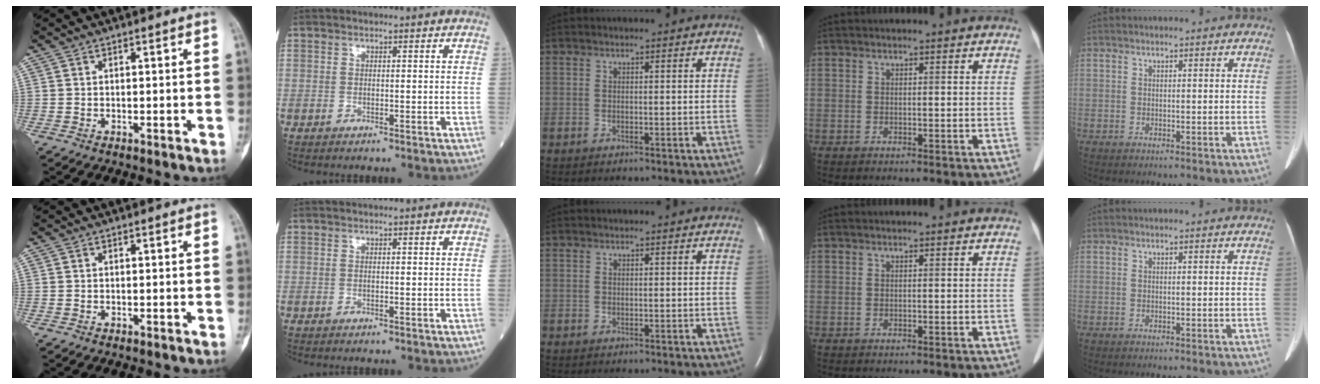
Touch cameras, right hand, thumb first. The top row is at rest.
{}